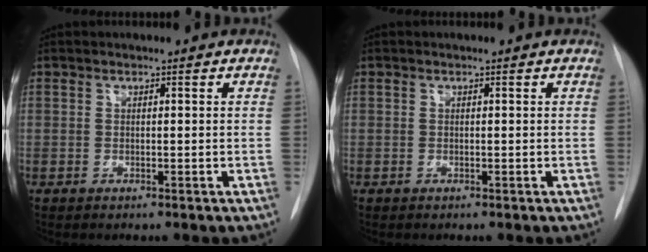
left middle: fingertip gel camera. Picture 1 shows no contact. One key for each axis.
{"total": 0.0}